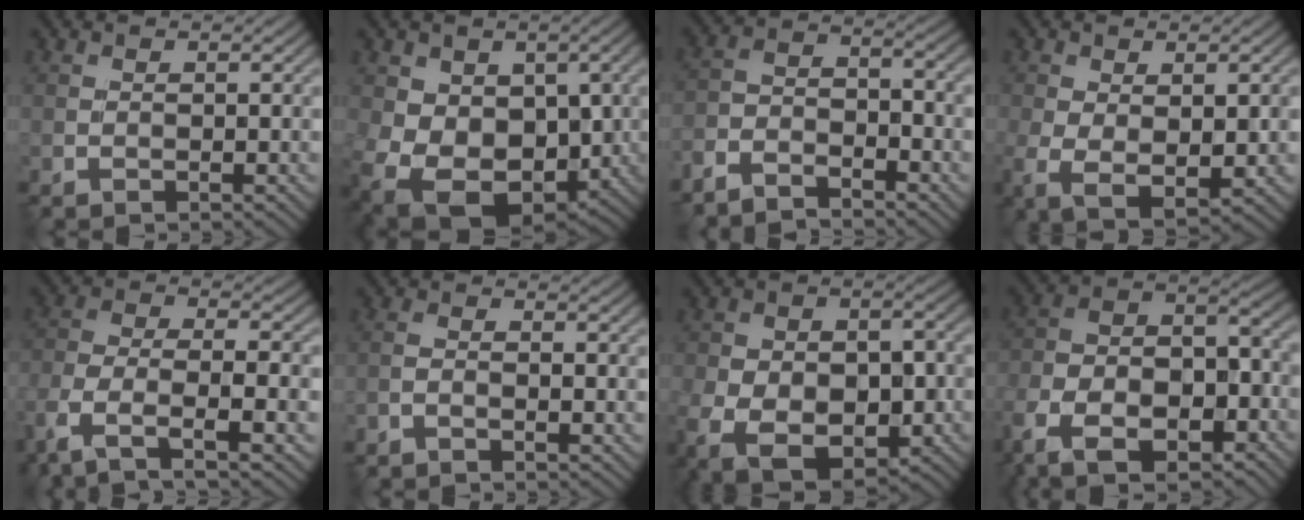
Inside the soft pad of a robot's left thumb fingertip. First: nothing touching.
{"total": 12.5, "force": [-1.1, 9.4, 8.2], "torque": [-0.146, -0.027, -0.004]}
{"total": 5.8, "force": [-5.1, 1.8, 2.2], "torque": [-0.048, -0.007, -0.113]}
{"total": 6.2, "force": [-0.8, 3.5, 5.1], "torque": [-0.119, -0.022, -0.007]}
{"total": 8.9, "force": [-5.1, 2.7, 6.7], "torque": [-0.144, -0.011, -0.108]}
{"total": 1.3, "force": [-0.8, 0.3, 0.9], "torque": [-0.021, 0.003, -0.020]}
{"total": 13.7, "force": [-4.6, 8.8, 9.4], "torque": [-0.158, -0.037, -0.052]}
{"total": 15.0, "force": [-8.8, 8.1, 9.0], "torque": [-0.209, -0.050, -0.147]}